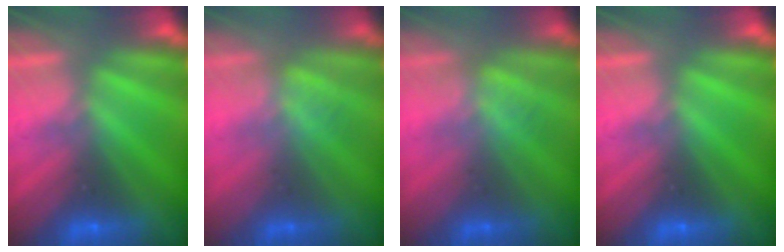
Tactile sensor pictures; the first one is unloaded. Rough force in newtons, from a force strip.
{"total": 2.4}
{"total": 2.4}
{"total": 0.0}